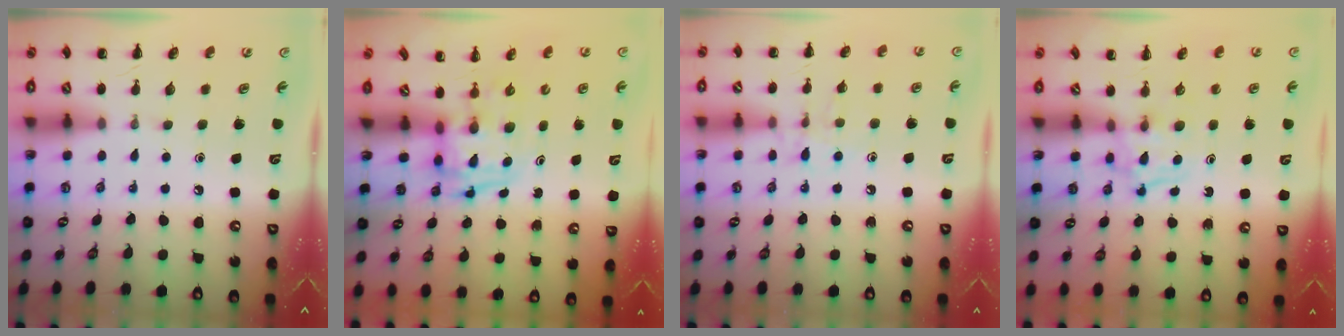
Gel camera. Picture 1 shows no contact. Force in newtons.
{"total": 3.3, "press": 3.2, "slide": 0.6}
{"total": 7.4, "press": 7.3, "slide": 1.2}
{"total": 3.4, "press": 3.2, "slide": 1.3}